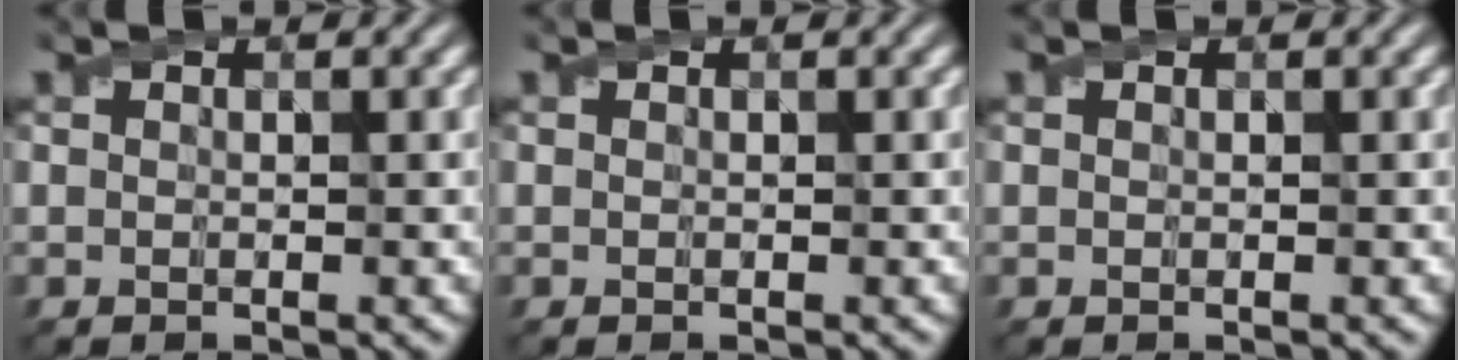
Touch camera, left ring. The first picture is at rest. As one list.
[{"total": 0.0}, {"total": 0.0}]